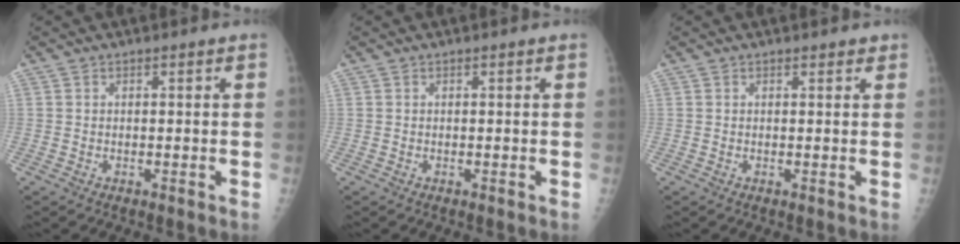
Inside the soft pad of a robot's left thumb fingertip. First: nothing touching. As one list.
[{"total": 0.0}, {"total": 0.9, "force": [0.7, 0.4, 0.3], "torque": [0.000, -0.004, 0.007]}]